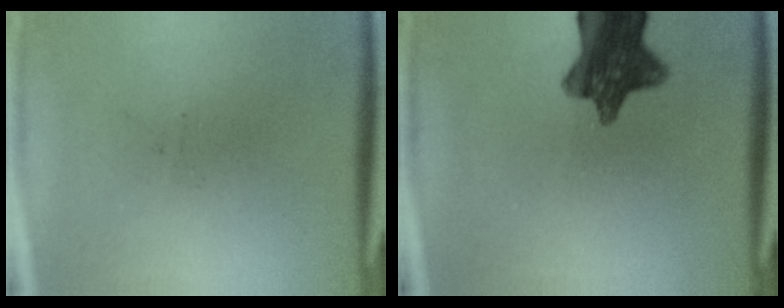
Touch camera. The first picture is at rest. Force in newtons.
{"total": 10.1}